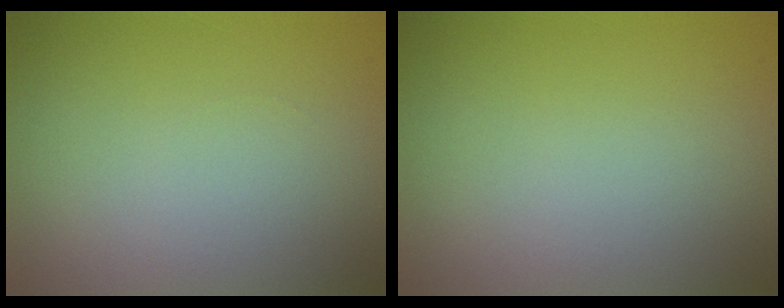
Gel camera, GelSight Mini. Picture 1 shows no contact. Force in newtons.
{"total": 0.0}